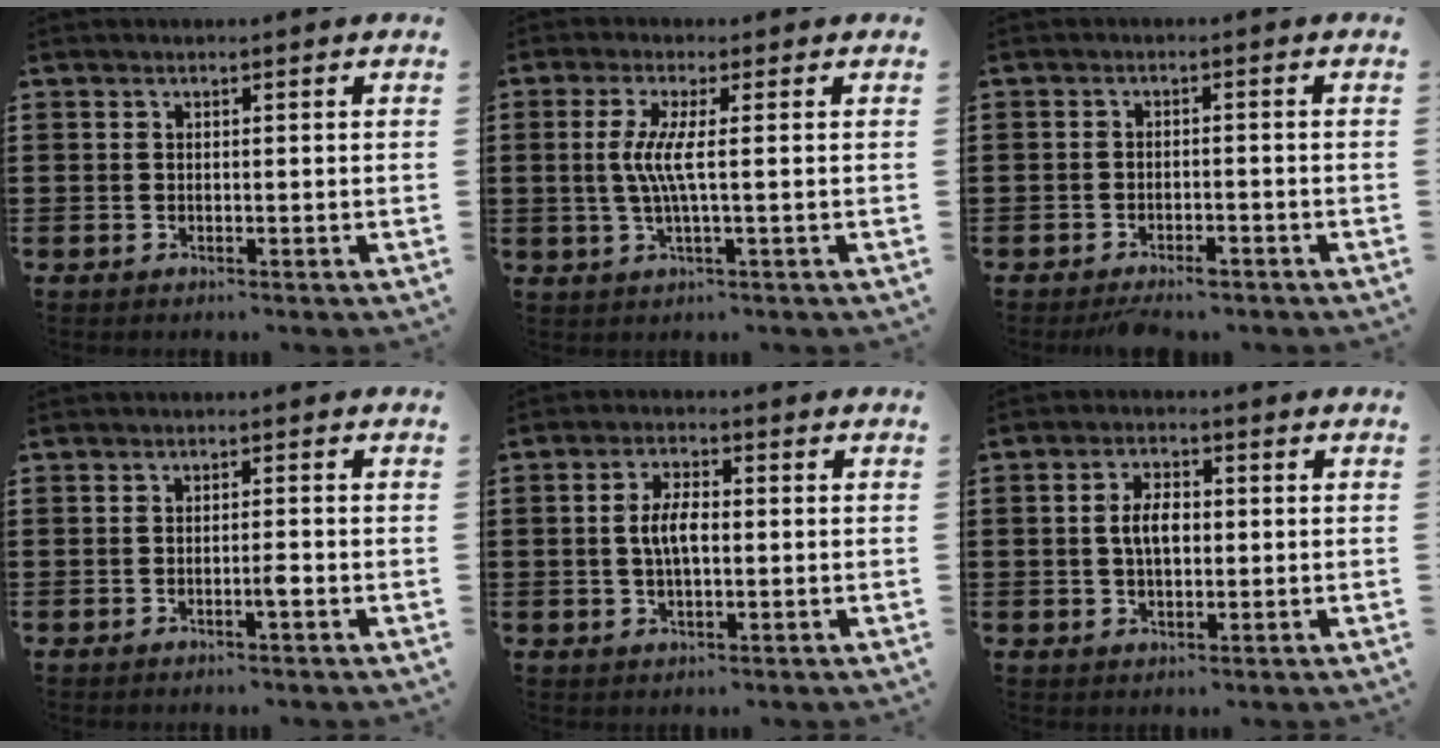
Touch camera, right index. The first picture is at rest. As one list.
[{"total": 5.0, "force": [0.2, -0.1, 5.0], "torque": [-0.117, -0.016, -0.007]}, {"total": 1.9, "force": [-1.6, 0.4, 0.9], "torque": [-0.020, 0.002, -0.033]}, {"total": 1.7, "force": [-0.8, 0.1, 1.5], "torque": [-0.027, 0.000, -0.014]}, {"total": 4.6, "force": [0.0, 2.0, 4.1], "torque": [-0.086, 0.004, -0.005]}, {"total": 4.5, "force": [0.2, 2.4, 3.8], "torque": [-0.067, 0.007, -0.001]}]